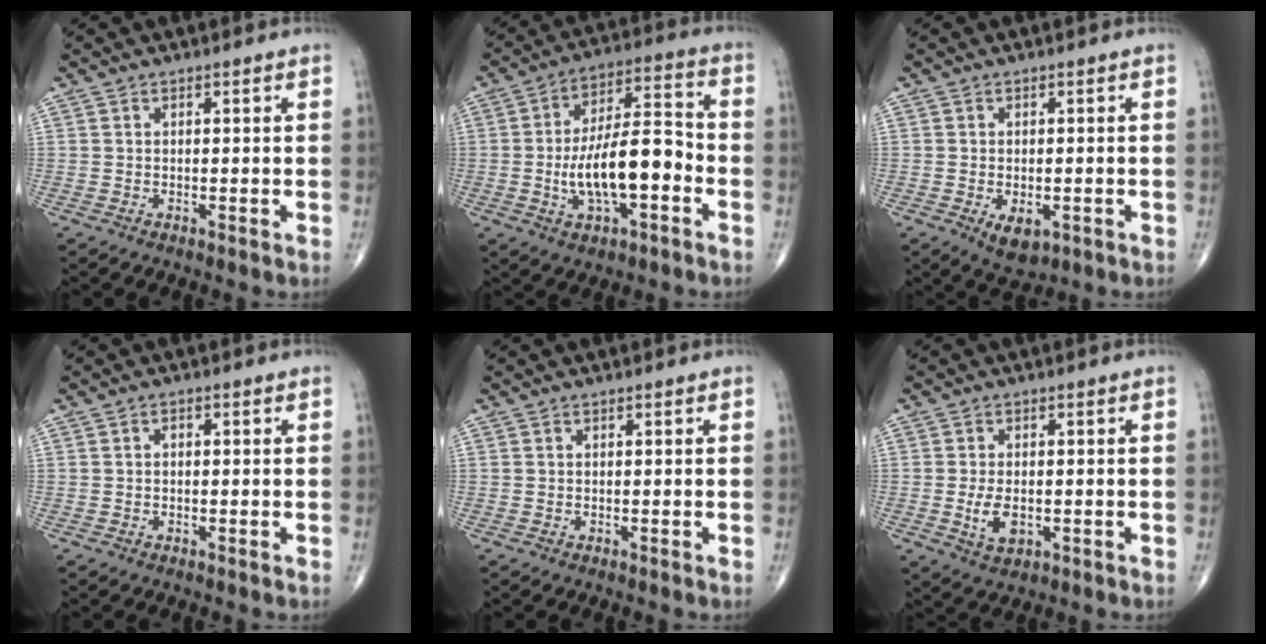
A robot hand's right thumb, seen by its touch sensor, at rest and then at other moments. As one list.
[{"total": 15.2, "force": [-3.4, 6.1, 13.4], "torque": [-0.221, 0.035, -0.060]}, {"total": 4.7, "force": [-1.6, 2.7, 3.5], "torque": [-0.050, -0.002, -0.014]}, {"total": 1.0, "force": [0.1, 0.6, 0.7], "torque": [-0.009, 0.004, -0.002]}, {"total": 0.0}, {"total": 4.9, "force": [-0.9, 2.8, 3.9], "torque": [-0.068, -0.006, -0.009]}]